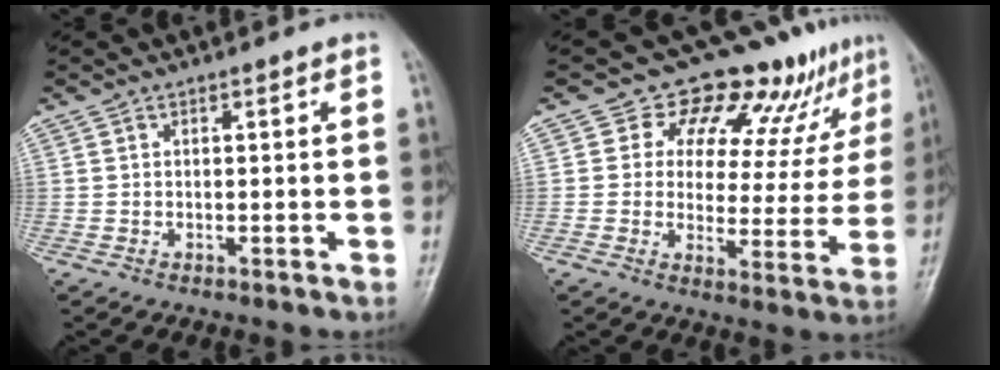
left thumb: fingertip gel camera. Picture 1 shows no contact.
{"total": 14.8, "force": [10.9, 7.6, 6.5], "torque": [-0.026, -0.058, 0.127]}